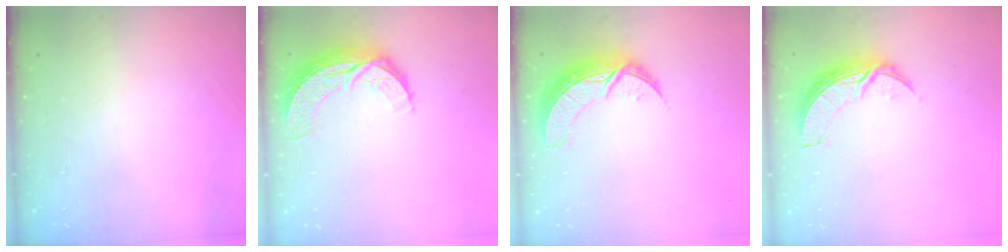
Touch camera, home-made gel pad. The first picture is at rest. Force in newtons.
{"total": 8.9, "press": 8.9, "slide": 0.6}
{"total": 10.3, "press": 10.3, "slide": 0.7}
{"total": 8.5, "press": 8.5, "slide": 0.5}